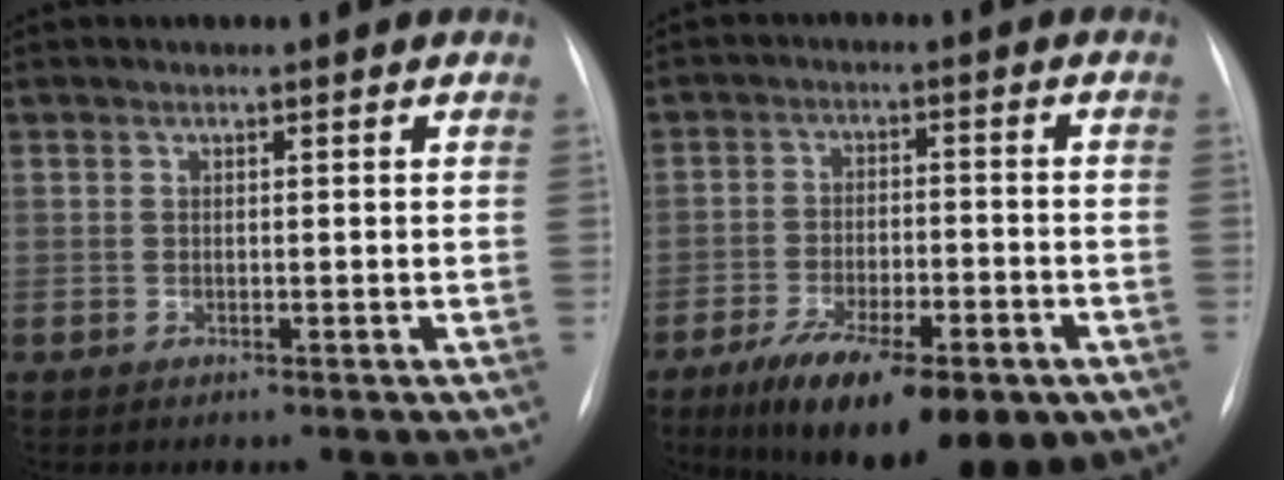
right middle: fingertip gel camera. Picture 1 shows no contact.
{"total": 17.3, "force": [-10.6, 5.8, 12.4], "torque": [-0.172, -0.014, -0.161]}